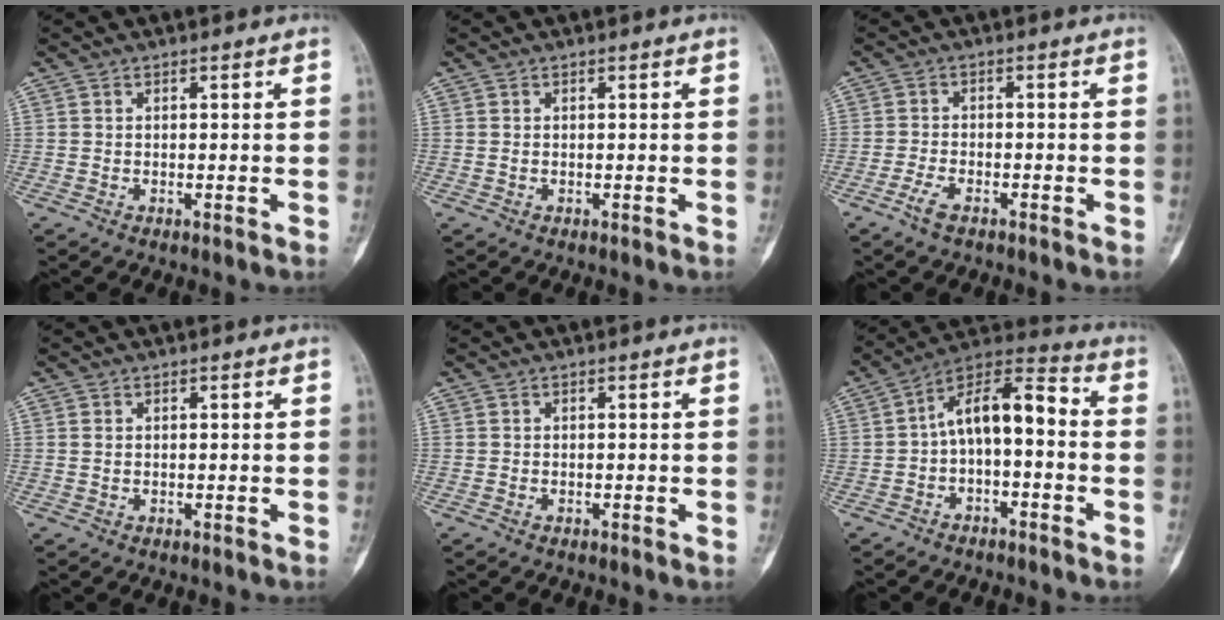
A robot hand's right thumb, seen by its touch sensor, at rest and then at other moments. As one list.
[{"total": 0.0}, {"total": 3.1, "force": [-2.1, 1.2, 1.9], "torque": [-0.042, 0.009, -0.044]}, {"total": 0.6, "force": [0.1, 0.5, 0.4], "torque": [-0.012, 0.000, 0.003]}, {"total": 0.0}, {"total": 11.4, "force": [-1.3, 5.7, 9.7], "torque": [-0.146, 0.058, -0.033]}]